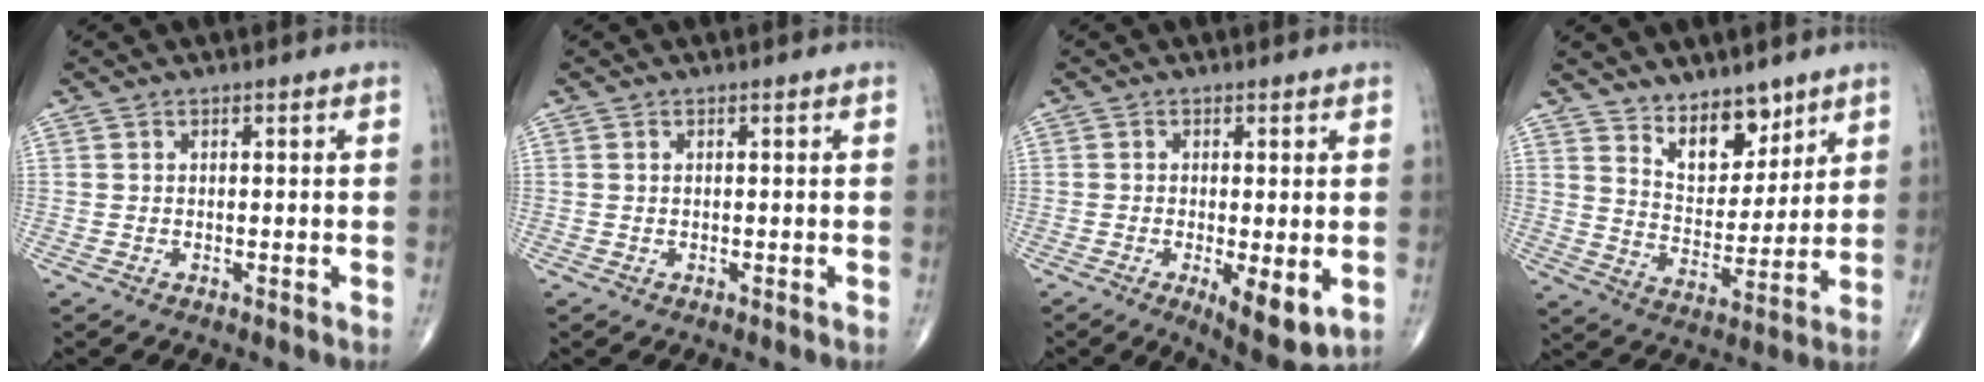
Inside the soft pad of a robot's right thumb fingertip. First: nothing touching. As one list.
[{"total": 0.0}, {"total": 7.9, "force": [-2.0, 2.6, 7.2], "torque": [-0.107, -0.022, -0.027]}, {"total": 9.8, "force": [7.2, 4.9, 4.7], "torque": [-0.042, -0.059, 0.132]}]